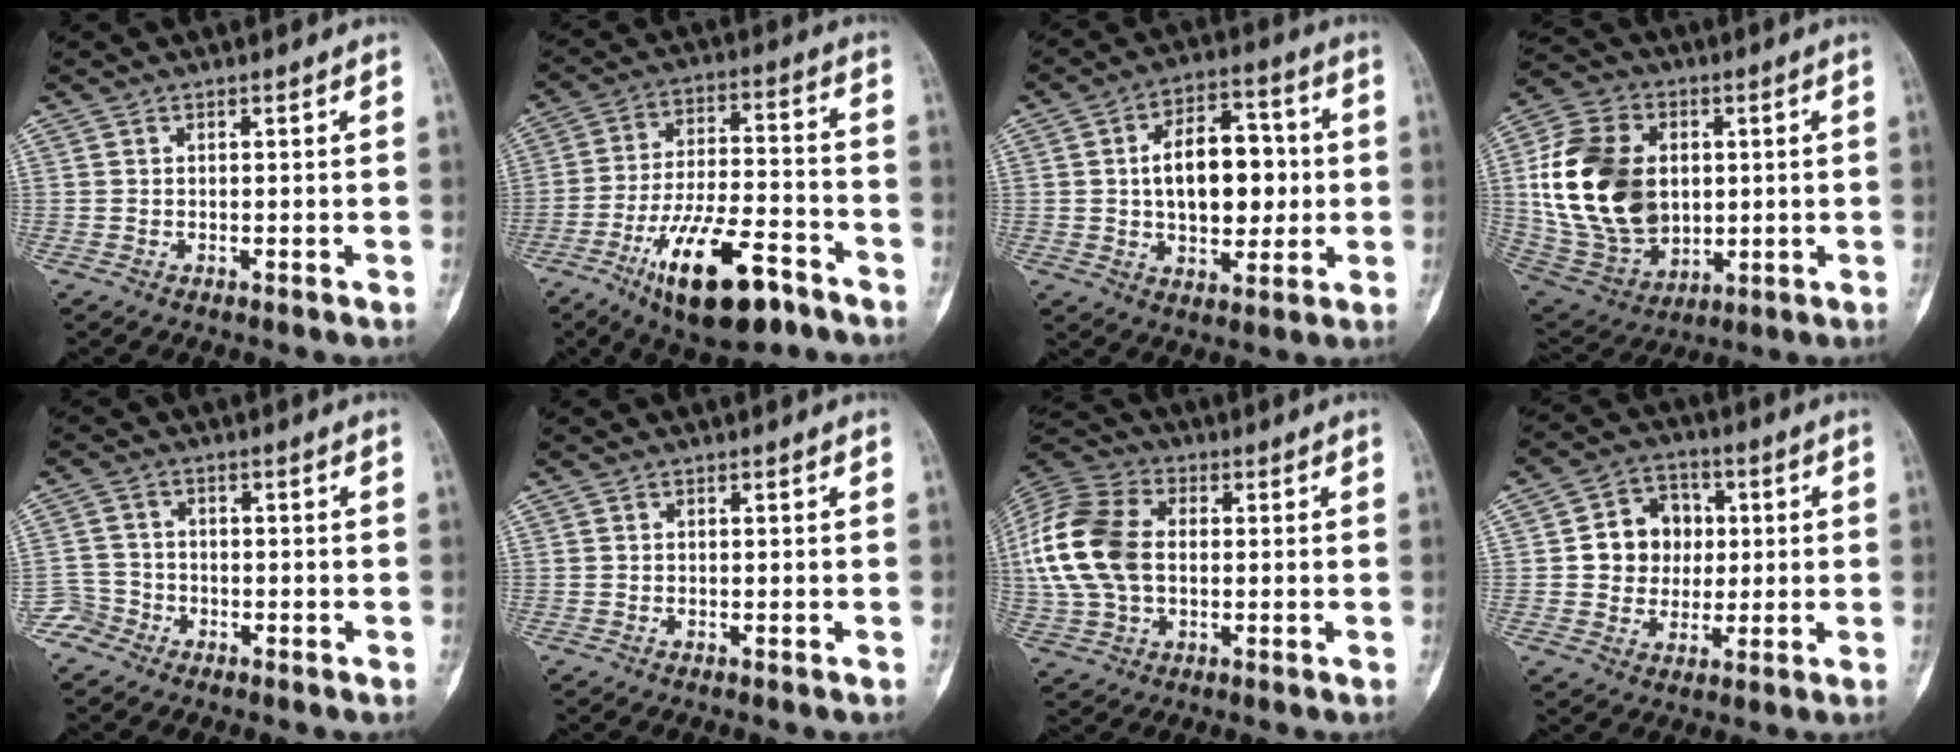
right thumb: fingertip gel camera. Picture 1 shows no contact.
{"total": 17.7, "force": [-10.1, 6.5, 13.1], "torque": [-0.214, 0.062, -0.164]}
{"total": 15.2, "force": [0.7, 9.0, 12.2], "torque": [-0.152, 0.022, 0.012]}
{"total": 22.1, "force": [2.0, 15.8, 15.3], "torque": [-0.281, -0.003, 0.053]}
{"total": 3.7, "force": [-2.5, 2.7, -0.3], "torque": [0.023, 0.014, -0.058]}
{"total": 0.0}
{"total": 17.2, "force": [0.7, 11.5, 12.8], "torque": [-0.272, 0.017, 0.011]}
{"total": 10.2, "force": [1.1, 8.9, 4.9], "torque": [-0.028, 0.010, 0.015]}